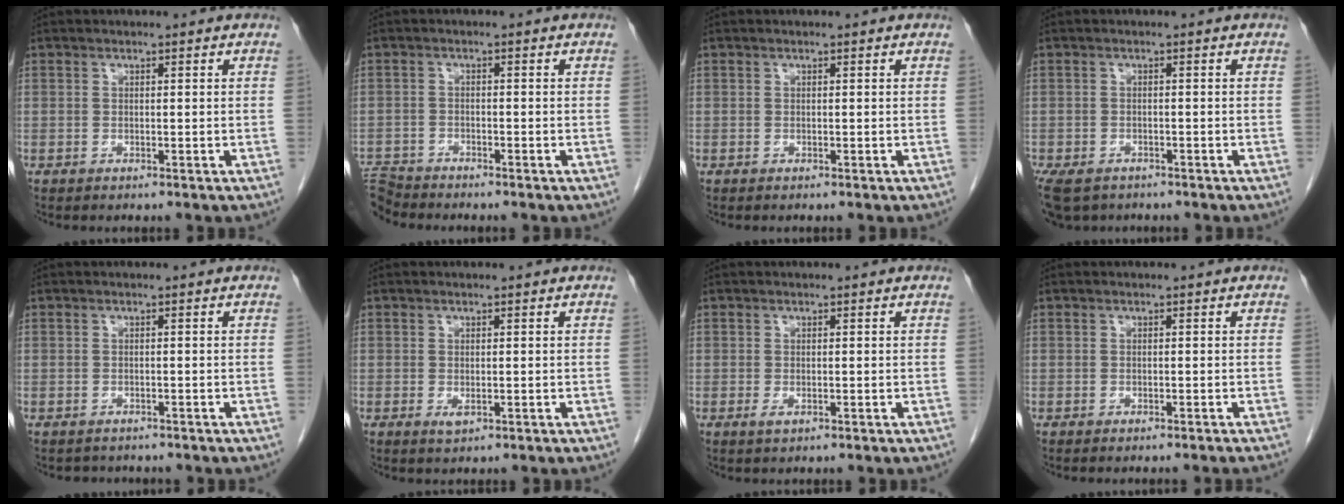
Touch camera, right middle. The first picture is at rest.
{"total": 4.0, "force": [-4.0, -0.1, -0.5], "torque": [0.010, -0.010, -0.078]}
{"total": 0.0}
{"total": 7.0, "force": [-4.9, 3.8, 3.1], "torque": [-0.063, -0.009, -0.075]}
{"total": 2.1, "force": [-1.9, 0.9, 0.1], "torque": [-0.008, -0.002, -0.025]}
{"total": 1.0, "force": [-0.2, 0.5, 0.9], "torque": [-0.015, -0.003, 0.001]}
{"total": 1.0, "force": [-0.4, 0.4, 0.8], "torque": [-0.014, -0.002, -0.004]}
{"total": 2.7, "force": [-2.4, -0.4, 1.1], "torque": [-0.015, 0.002, -0.028]}